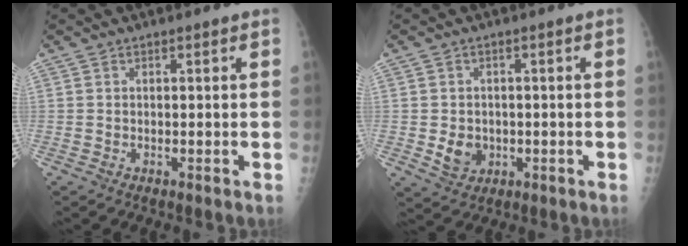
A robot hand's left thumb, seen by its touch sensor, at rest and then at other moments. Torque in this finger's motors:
{"motor_torque": [-0.05, 0.04, 0.11, 0.03, 0.00]}